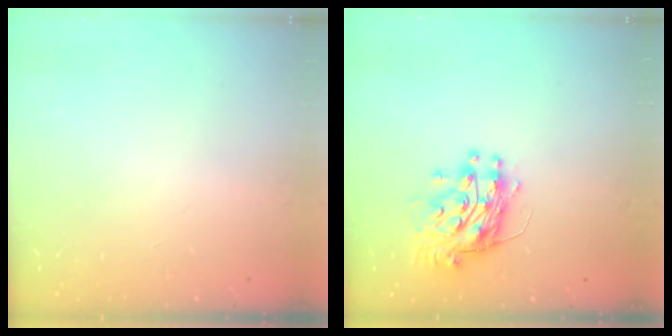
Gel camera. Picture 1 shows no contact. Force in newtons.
{"total": 12.9, "press": 12.9, "slide": 1.1}